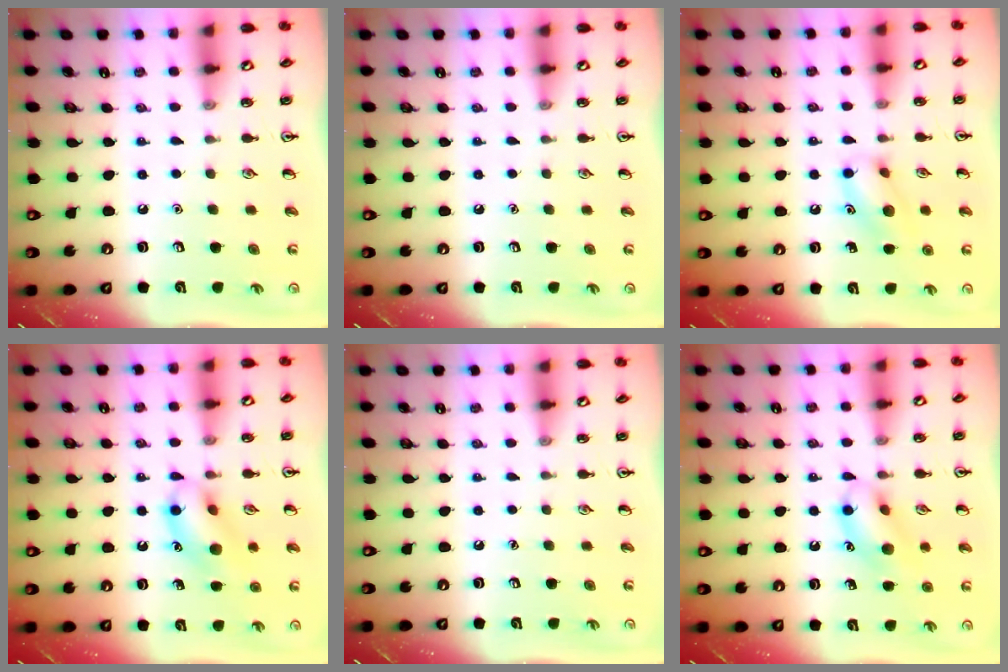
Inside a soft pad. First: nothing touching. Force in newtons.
{"total": 0.0}
{"total": 10.2, "press": 10.1, "slide": 0.6}
{"total": 12.8, "press": 12.7, "slide": 2.0}
{"total": 0.0}
{"total": 12.1, "press": 11.9, "slide": 2.0}